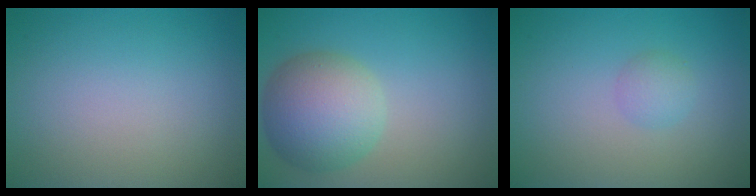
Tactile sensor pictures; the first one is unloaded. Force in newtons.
{"total": 6.8, "press": 6.8, "slide": 0.3}
{"total": 1.5, "press": 1.5, "slide": 0.1}